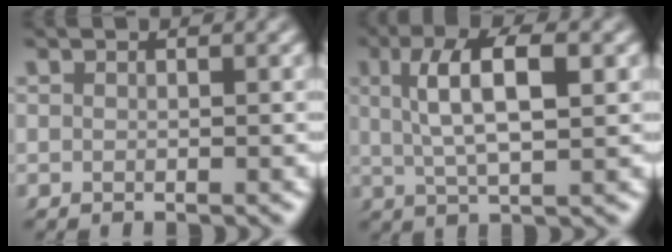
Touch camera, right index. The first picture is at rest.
{"total": 5.3, "force": [1.3, 1.7, 4.9], "torque": [-0.084, 0.012, 0.019]}